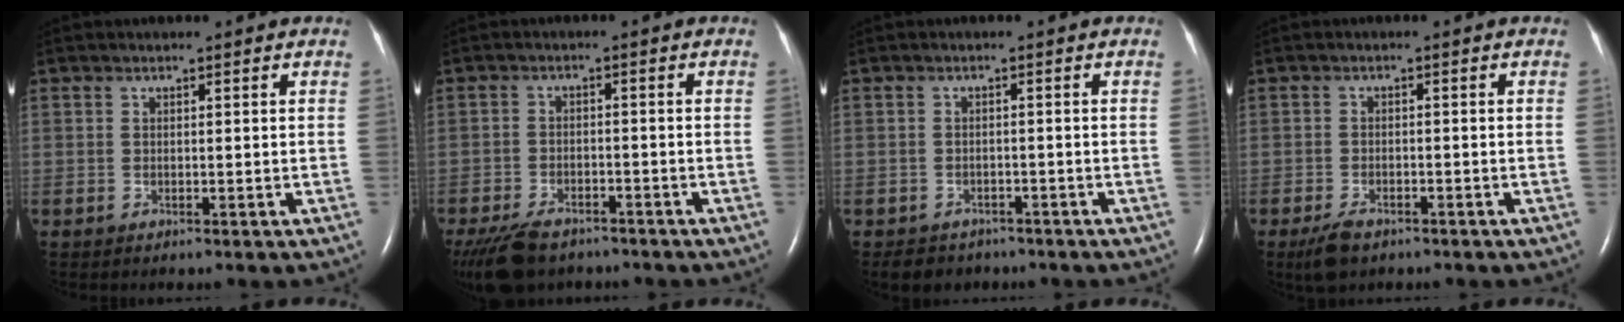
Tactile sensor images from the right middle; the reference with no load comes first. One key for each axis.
{"total": 9.8, "fx": -7.4, "fy": 4.5, "fz": 4.4, "tx": -0.096, "ty": -0.013, "tz": -0.119}
{"total": 3.8, "fx": -3.1, "fy": 2.3, "fz": 0.3, "tx": -0.014, "ty": 0.004, "tz": -0.041}
{"total": 3.6, "fx": -2.5, "fy": 1.6, "fz": 2.0, "tx": -0.049, "ty": -0.006, "tz": -0.039}